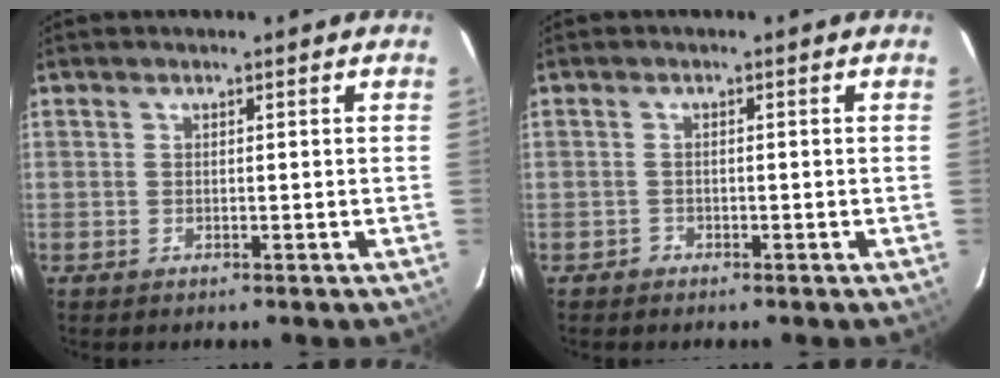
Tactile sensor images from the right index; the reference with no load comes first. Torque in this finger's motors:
{"motor_torque": [0.07, -0.02, -0.05, -0.05]}